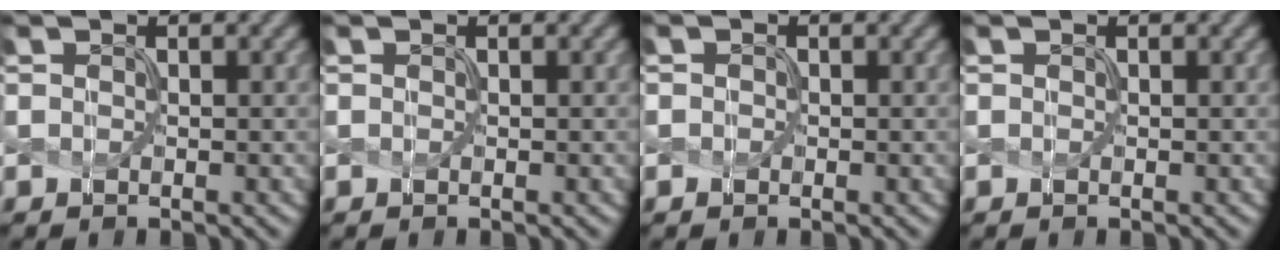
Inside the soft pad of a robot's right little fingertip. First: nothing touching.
{"total": 0.0}
{"total": 0.5, "force": [-0.2, -0.1, -0.5], "torque": [0.006, 0.000, 0.003]}
{"total": 0.5, "force": [-0.1, -0.1, -0.5], "torque": [0.007, 0.000, 0.005]}